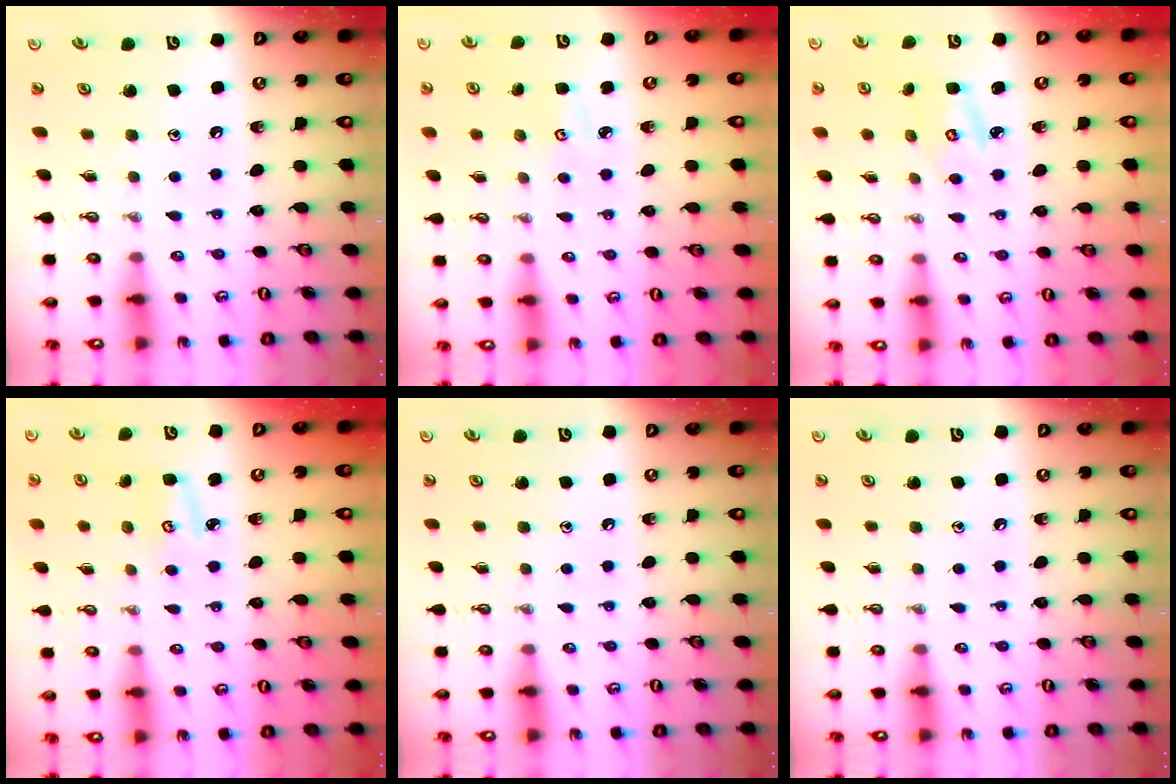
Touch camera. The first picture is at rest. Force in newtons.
{"total": 2.8, "press": 2.8, "slide": 0.4}
{"total": 3.6, "press": 3.6, "slide": 0.2}
{"total": 3.9, "press": 3.8, "slide": 0.4}
{"total": 0.0}
{"total": 0.0}